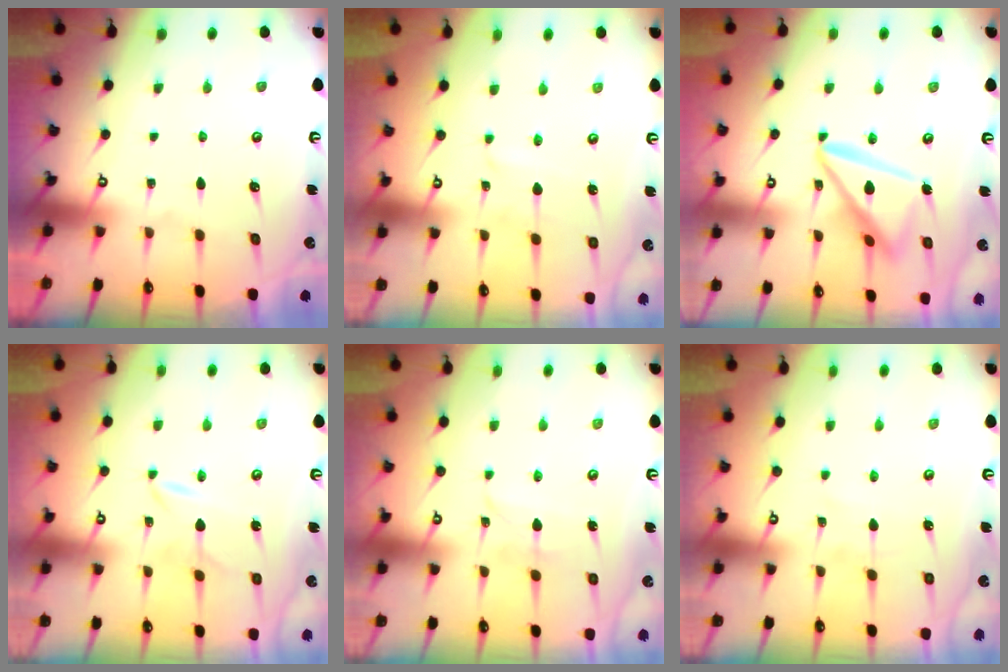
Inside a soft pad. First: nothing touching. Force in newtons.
{"total": 1.8, "press": 1.8, "slide": 0.1}
{"total": 15.0, "press": 14.9, "slide": 1.6}
{"total": 1.9, "press": 1.9, "slide": 0.3}
{"total": 2.8, "press": 2.8, "slide": 0.3}
{"total": 1.1, "press": 1.1, "slide": 0.0}